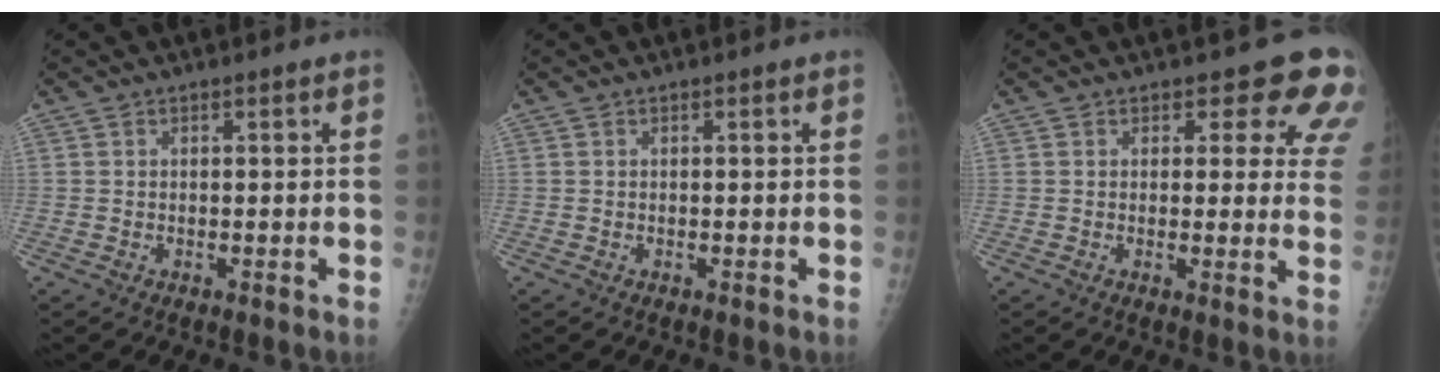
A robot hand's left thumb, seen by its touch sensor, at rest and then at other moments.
{"total": 0.0}
{"total": 10.0, "force": [7.5, 4.8, 4.5], "torque": [0.003, -0.034, 0.060]}